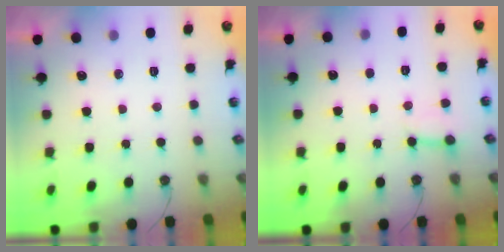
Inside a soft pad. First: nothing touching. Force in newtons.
{"total": 3.9, "press": 3.9, "slide": 0.5}